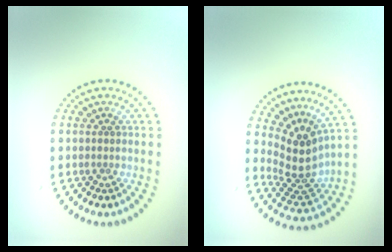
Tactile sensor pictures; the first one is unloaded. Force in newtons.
{"total": 4.0, "press": 2.8, "slide": 2.8}